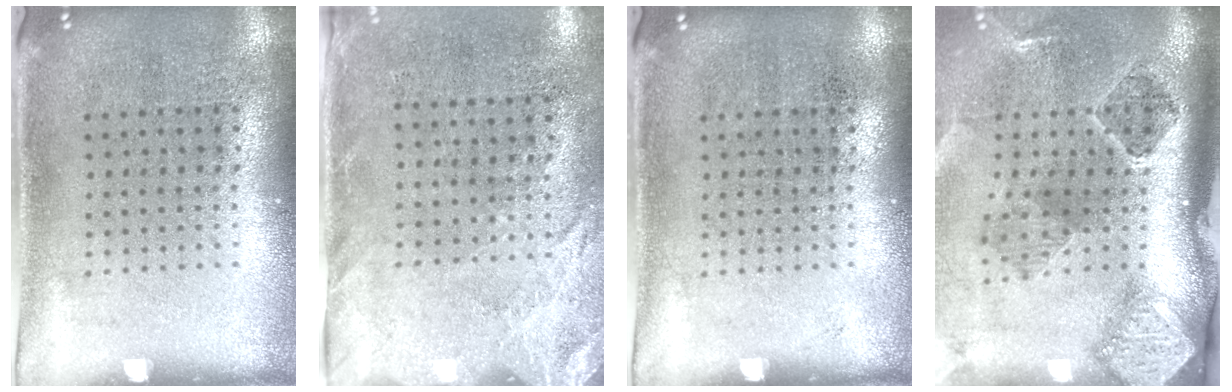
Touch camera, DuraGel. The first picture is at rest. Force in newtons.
{"total": 2.6, "press": 2.0, "slide": 1.5}
{"total": 0.0}
{"total": 2.8, "press": 1.9, "slide": 2.2}